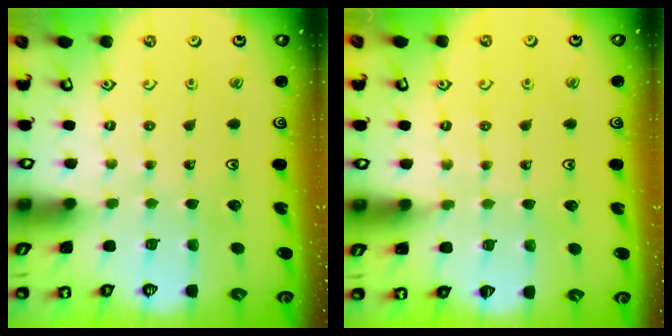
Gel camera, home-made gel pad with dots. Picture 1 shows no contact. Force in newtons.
{"total": 3.5, "press": 3.5, "slide": 0.4}